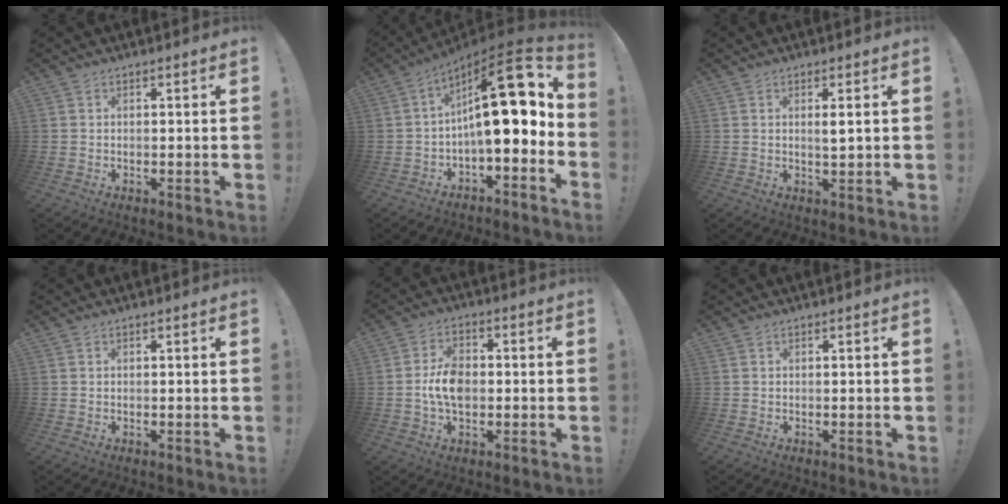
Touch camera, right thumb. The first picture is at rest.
{"total": 20.1, "force": [3.1, 6.1, 18.9], "torque": [-0.291, -0.018, 0.046]}
{"total": 2.3, "force": [0.8, 0.3, 2.2], "torque": [-0.027, -0.009, 0.009]}
{"total": 0.0}
{"total": 8.7, "force": [-1.2, 5.7, 6.5], "torque": [-0.112, 0.008, -0.021]}
{"total": 0.0}